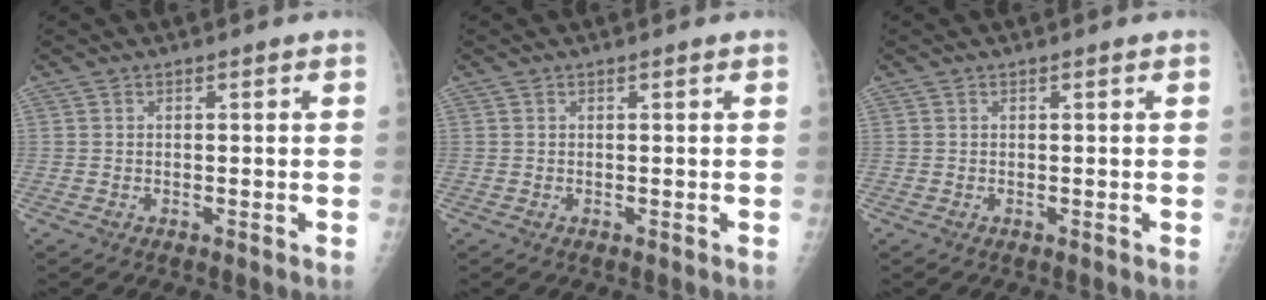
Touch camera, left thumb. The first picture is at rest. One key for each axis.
{"total": 0.0}
{"total": 0.0}